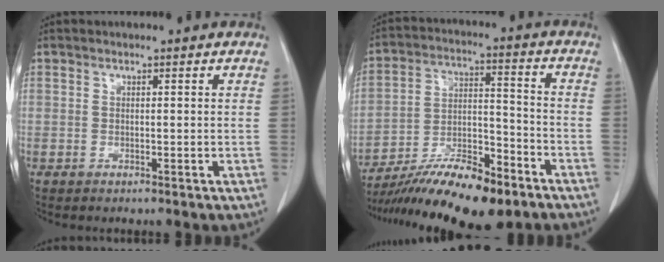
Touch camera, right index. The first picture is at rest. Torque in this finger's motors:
{"motor_torque": [1.09, -0.90, 0.48, 0.12]}